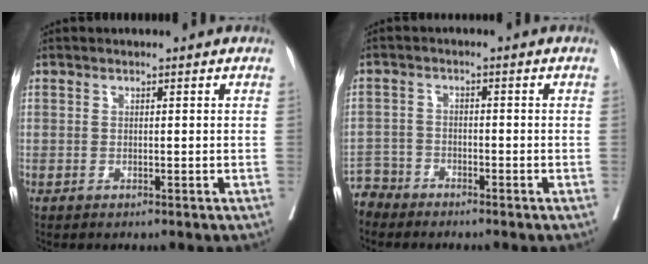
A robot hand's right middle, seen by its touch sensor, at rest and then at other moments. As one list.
[{"total": 4.3, "force": [-4.0, 1.4, -0.9], "torque": [0.019, -0.005, -0.082]}]